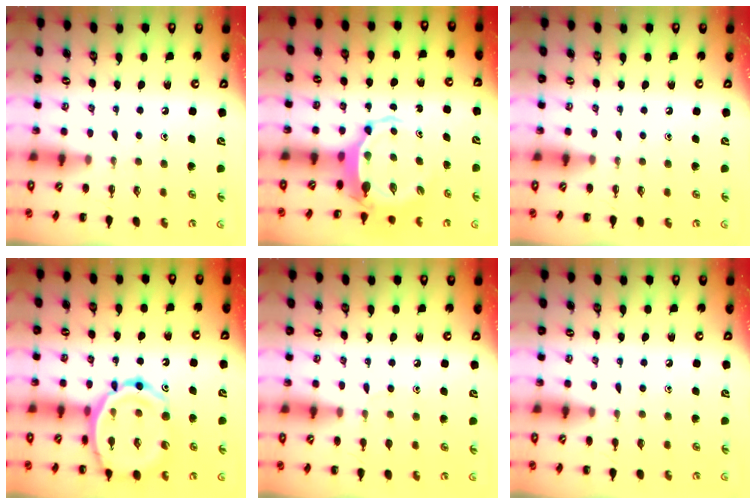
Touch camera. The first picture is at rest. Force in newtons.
{"total": 5.3, "press": 5.2, "slide": 1.3}
{"total": 0.0}
{"total": 19.1, "press": 18.8, "slide": 3.1}
{"total": 6.6, "press": 6.4, "slide": 1.8}
{"total": 2.6, "press": 2.4, "slide": 1.0}